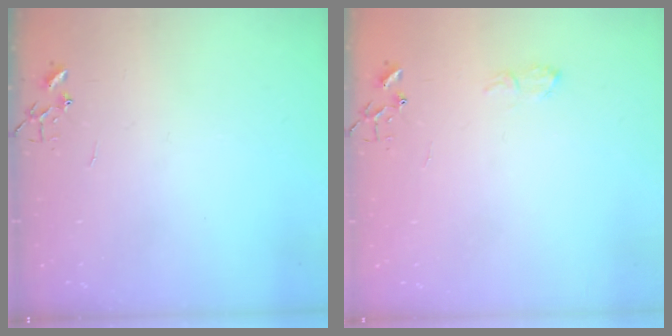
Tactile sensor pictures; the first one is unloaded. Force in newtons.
{"total": 5.8, "press": 5.7, "slide": 0.7}